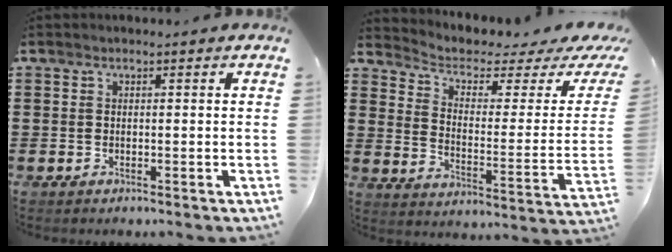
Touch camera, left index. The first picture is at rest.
{"total": 3.2, "force": [1.9, 1.2, 2.2], "torque": [-0.058, -0.017, 0.026]}